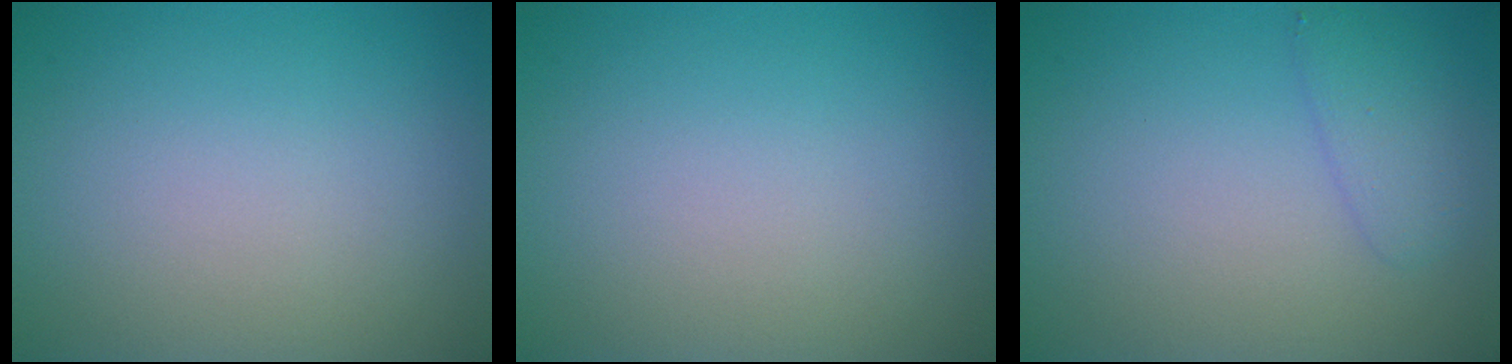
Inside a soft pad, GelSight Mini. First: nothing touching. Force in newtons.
{"total": 0.0}
{"total": 1.9, "press": 1.9, "slide": 0.1}